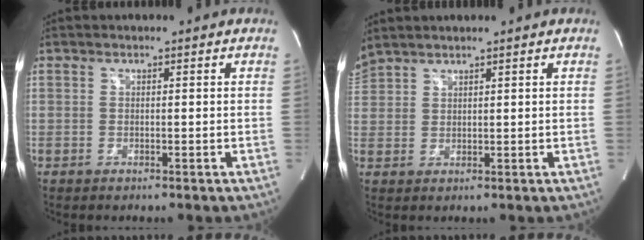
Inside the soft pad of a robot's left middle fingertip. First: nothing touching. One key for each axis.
{"total": 4.3, "fx": 4.0, "fy": 0.3, "fz": 1.3, "tx": -0.040, "ty": 0.030, "tz": 0.087}